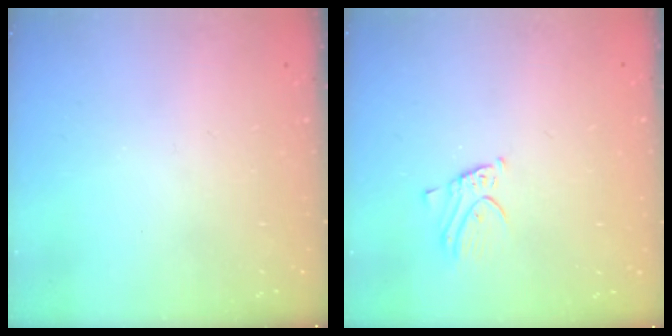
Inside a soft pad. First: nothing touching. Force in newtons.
{"total": 2.8, "press": 2.8, "slide": 0.1}